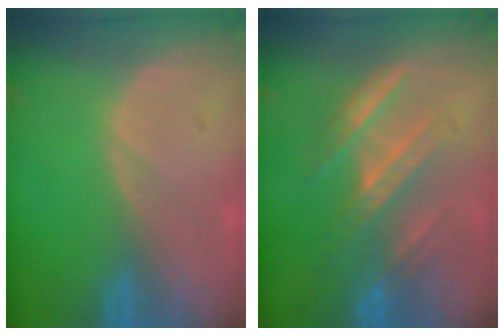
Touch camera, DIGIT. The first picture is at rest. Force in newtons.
{"total": 7.2, "press": 6.7, "slide": 2.6}